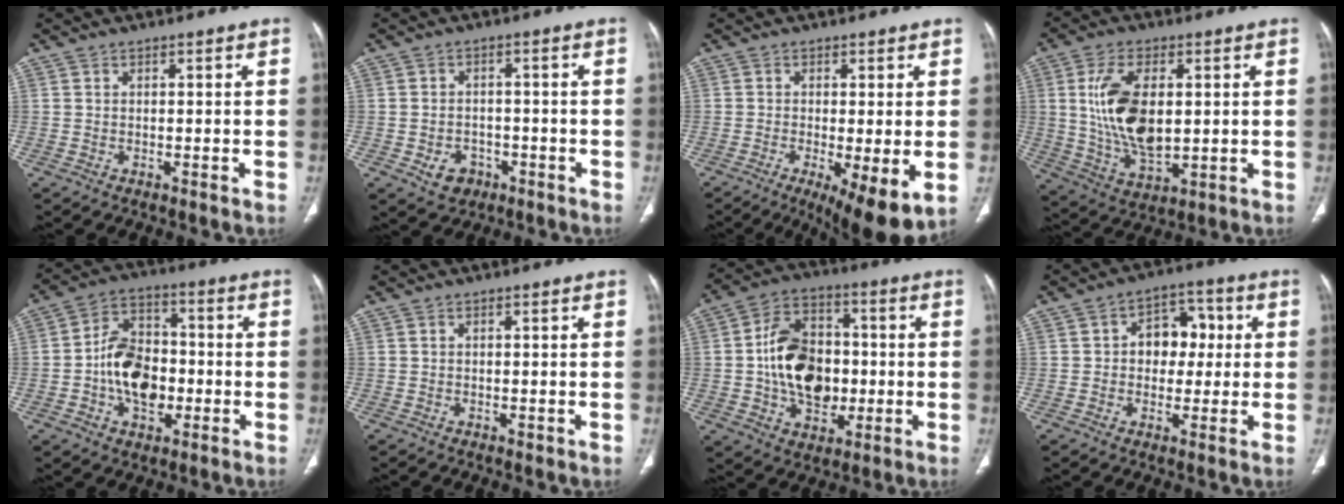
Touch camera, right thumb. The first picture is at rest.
{"total": 5.0, "force": [-2.2, 3.9, 2.1], "torque": [-0.020, 0.015, -0.026]}
{"total": 10.2, "force": [-2.9, 2.9, 9.3], "torque": [-0.146, -0.023, -0.041]}
{"total": 14.5, "force": [1.9, 7.6, 12.3], "torque": [-0.232, -0.015, 0.046]}
{"total": 13.1, "force": [-2.2, 9.1, 9.2], "torque": [-0.130, 0.029, -0.042]}
{"total": 1.1, "force": [-0.2, 0.6, 0.9], "torque": [-0.013, -0.003, -0.002]}
{"total": 16.7, "force": [-0.7, 11.9, 11.8], "torque": [-0.168, 0.021, -0.007]}
{"total": 9.2, "force": [1.0, 6.8, 6.1], "torque": [-0.044, 0.023, 0.008]}